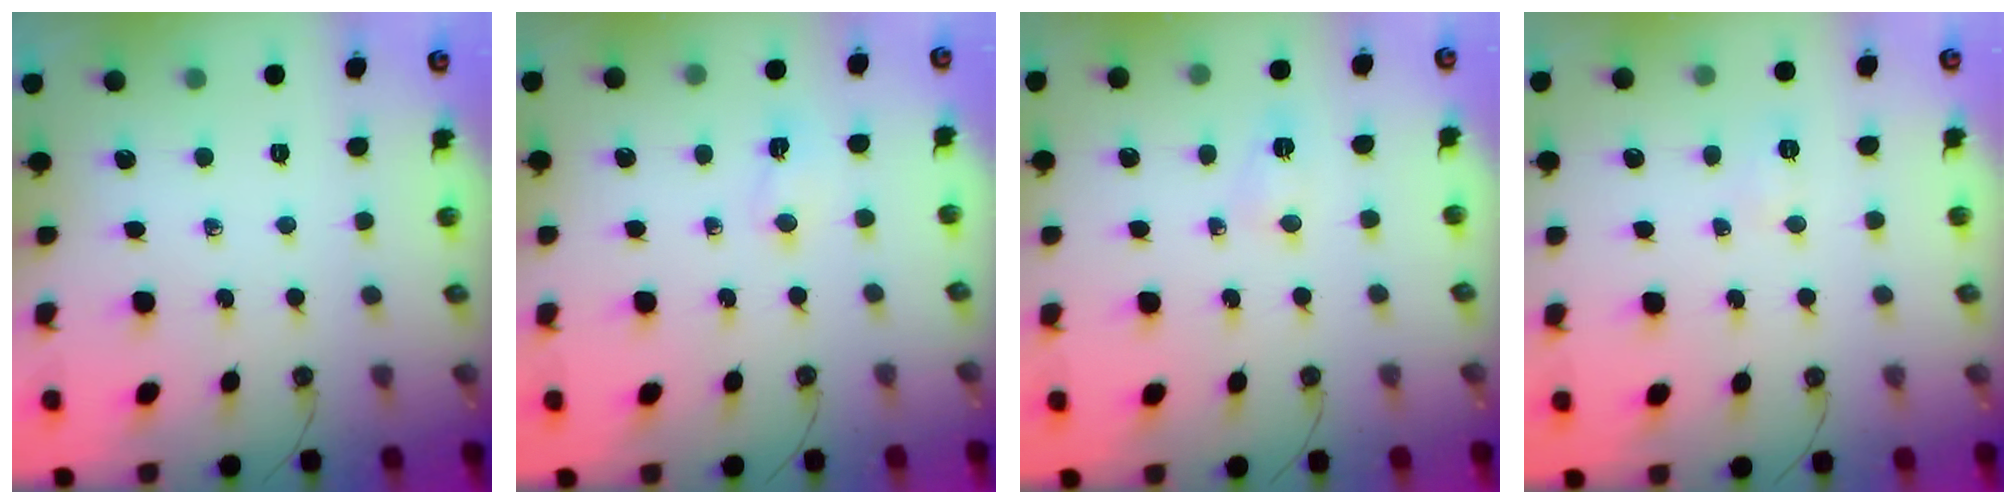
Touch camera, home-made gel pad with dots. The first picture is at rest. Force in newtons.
{"total": 2.7, "press": 2.7, "slide": 0.5}
{"total": 3.7, "press": 3.7, "slide": 0.6}
{"total": 3.7, "press": 3.7, "slide": 0.5}